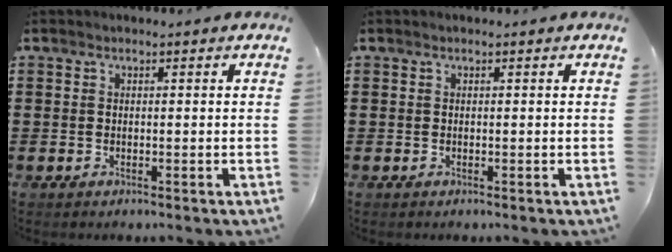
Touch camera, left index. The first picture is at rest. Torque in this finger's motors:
{"motor_torque": [-0.01, 0.01, 0.00, 0.00]}